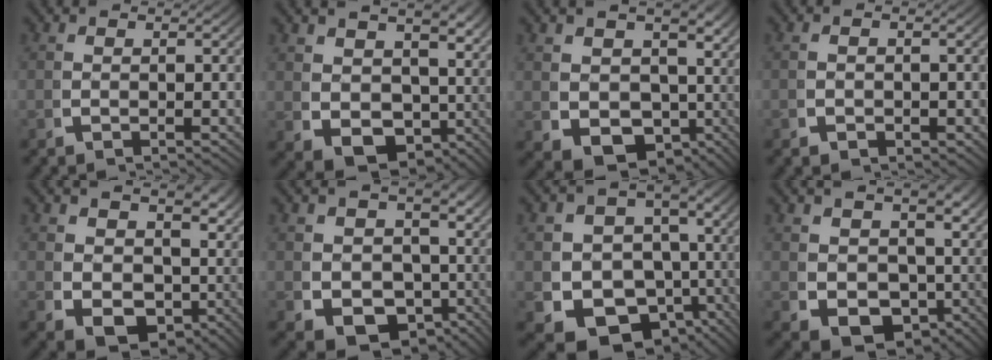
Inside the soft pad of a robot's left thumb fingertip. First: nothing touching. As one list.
[{"total": 8.1, "force": [0.7, 5.6, 5.9], "torque": [-0.123, -0.048, 0.043]}, {"total": 11.1, "force": [-1.0, 8.1, 7.5], "torque": [-0.163, -0.076, 0.023]}, {"total": 1.2, "force": [-0.5, 0.9, 0.6], "torque": [-0.004, -0.004, -0.011]}, {"total": 8.1, "force": [0.6, 5.4, 6.0], "torque": [-0.121, -0.040, 0.039]}, {"total": 12.4, "force": [-1.6, 9.2, 8.2], "torque": [-0.177, -0.082, 0.014]}, {"total": 17.0, "force": [-4.0, 13.4, 9.6], "torque": [-0.202, -0.092, -0.041]}, {"total": 9.3, "force": [0.2, 6.6, 6.5], "torque": [-0.141, -0.062, 0.038]}]